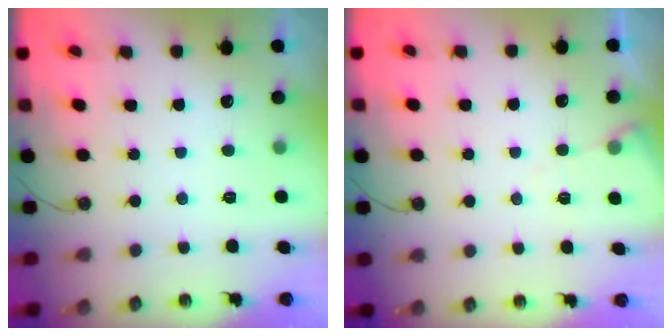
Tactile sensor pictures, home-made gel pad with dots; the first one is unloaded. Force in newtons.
{"total": 5.5, "press": 5.4, "slide": 0.8}